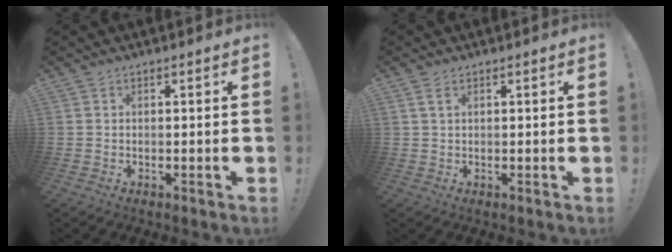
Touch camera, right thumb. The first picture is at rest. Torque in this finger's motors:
{"motor_torque": [-0.19, -0.12, 0.02, -0.05, 0.03]}